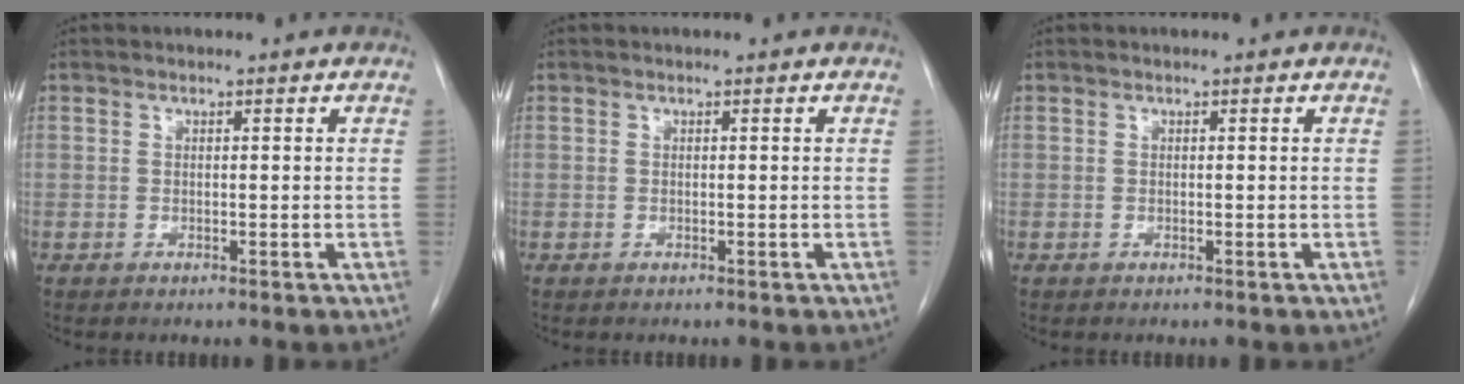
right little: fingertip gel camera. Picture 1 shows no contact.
{"total": 0.0}
{"total": 0.0}